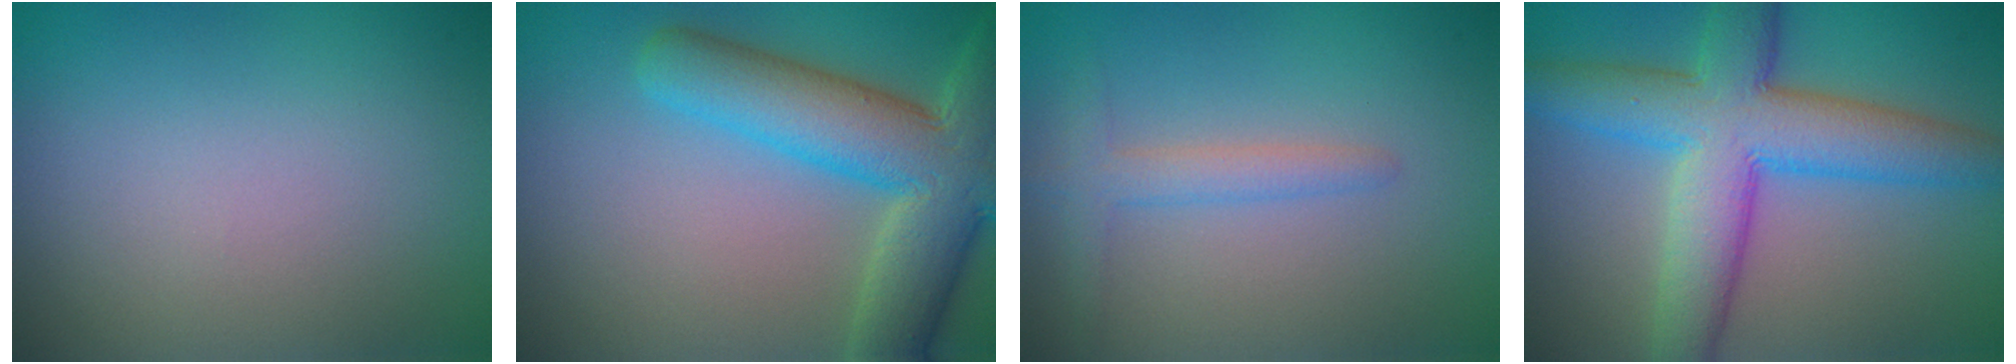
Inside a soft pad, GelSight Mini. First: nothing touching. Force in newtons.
{"total": 9.6, "press": 9.6, "slide": 0.6}
{"total": 2.1, "press": 2.1, "slide": 0.2}
{"total": 9.0, "press": 9.0, "slide": 0.2}